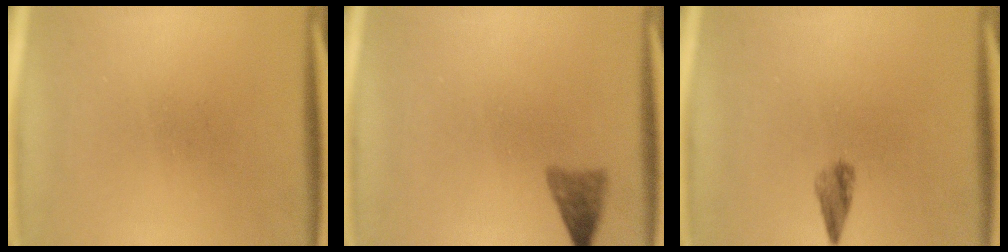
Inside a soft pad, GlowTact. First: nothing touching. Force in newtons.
{"total": 2.4}
{"total": 2.0}